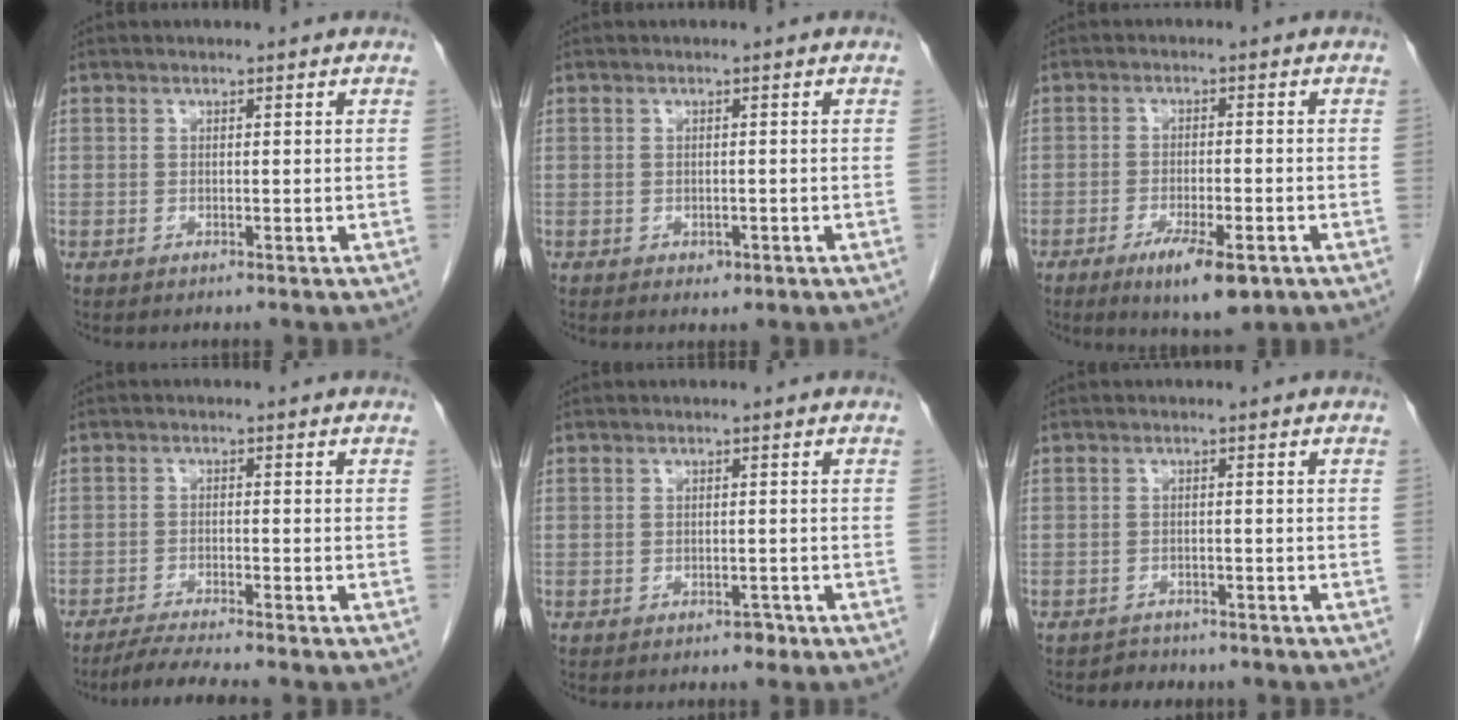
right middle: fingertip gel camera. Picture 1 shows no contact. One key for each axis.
{"total": 1.1, "fx": -0.5, "fy": 0.7, "fz": 0.7, "tx": -0.014, "ty": -0.002, "tz": -0.001}
{"total": 7.4, "fx": -4.1, "fy": 1.7, "fz": 5.9, "tx": -0.101, "ty": -0.015, "tz": -0.058}
{"total": 5.1, "fx": -4.5, "fy": -0.9, "fz": 2.3, "tx": -0.046, "ty": -0.021, "tz": -0.078}
{"total": 0.6, "fx": -0.5, "fy": 0.3, "fz": 0.3, "tx": -0.011, "ty": -0.002, "tz": -0.004}
{"total": 3.0, "fx": -2.6, "fy": 1.5, "fz": 0.0, "tx": -0.014, "ty": 0.002, "tz": -0.035}